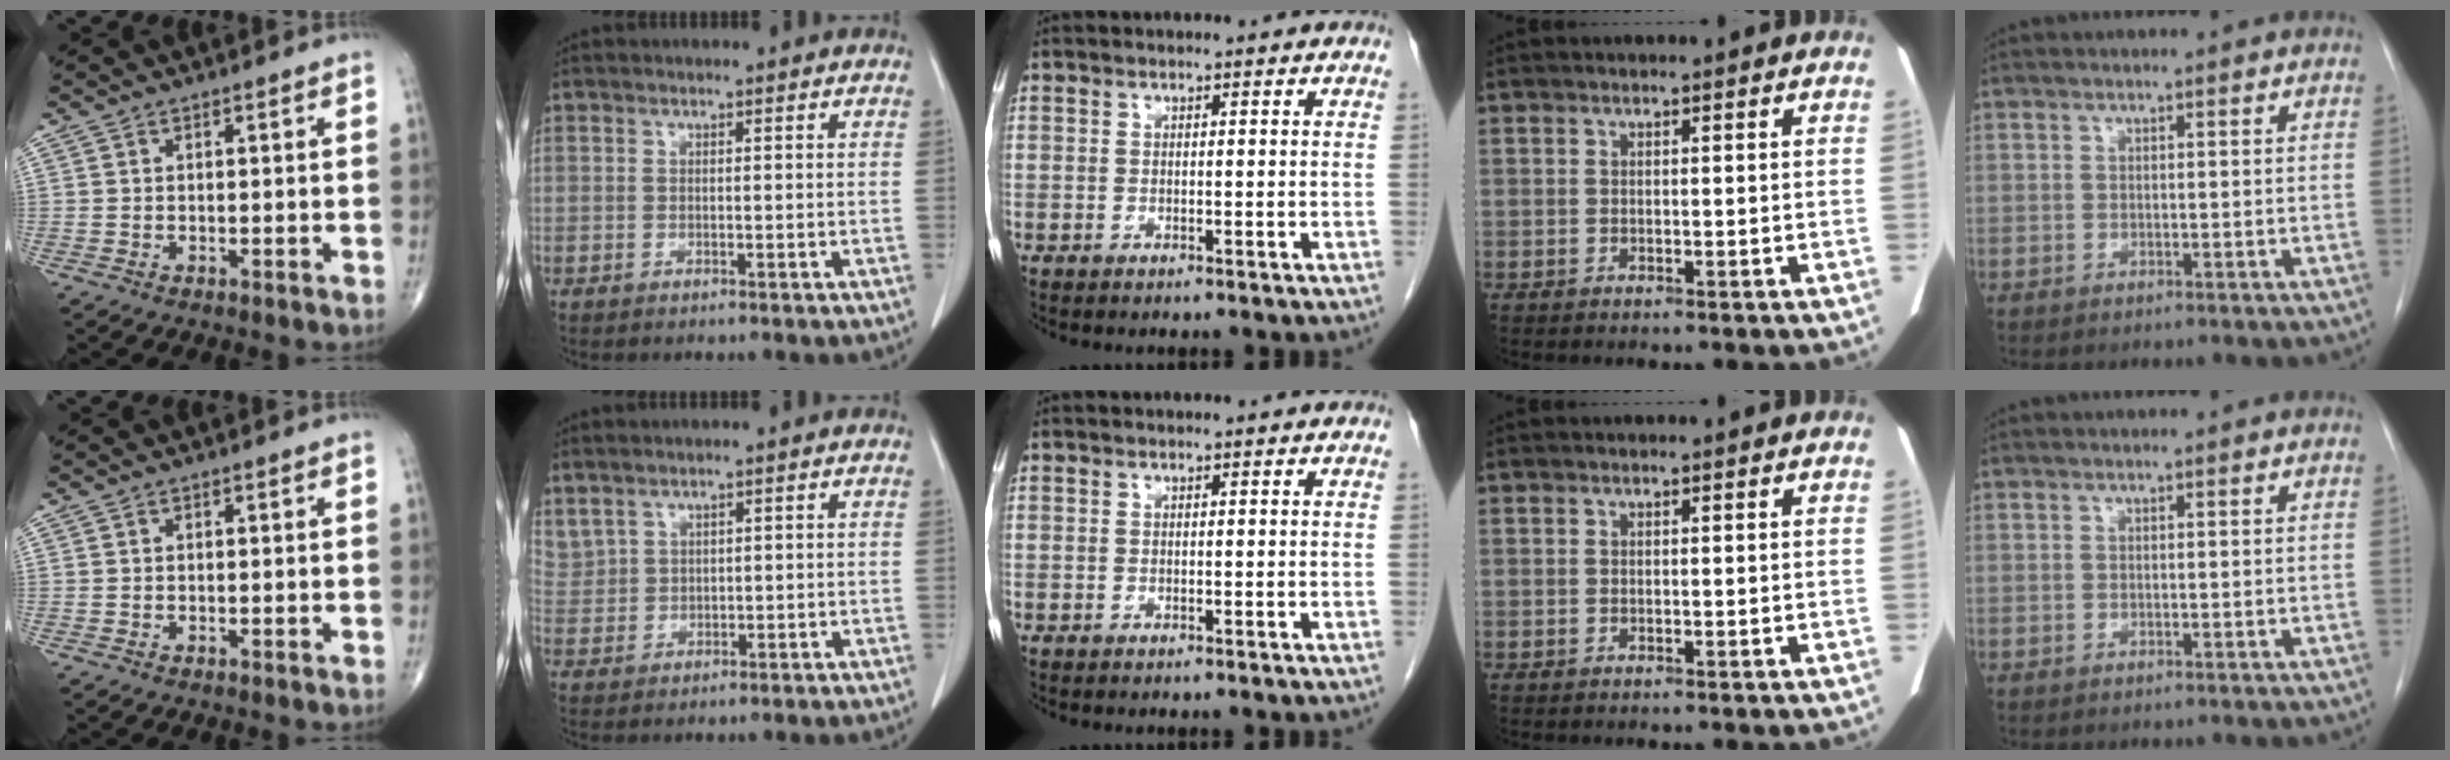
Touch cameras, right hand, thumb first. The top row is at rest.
{"index": {"total": 5.5, "force": [3.4, 3.8, 1.9], "torque": [-0.056, 0.013, 0.087]}}